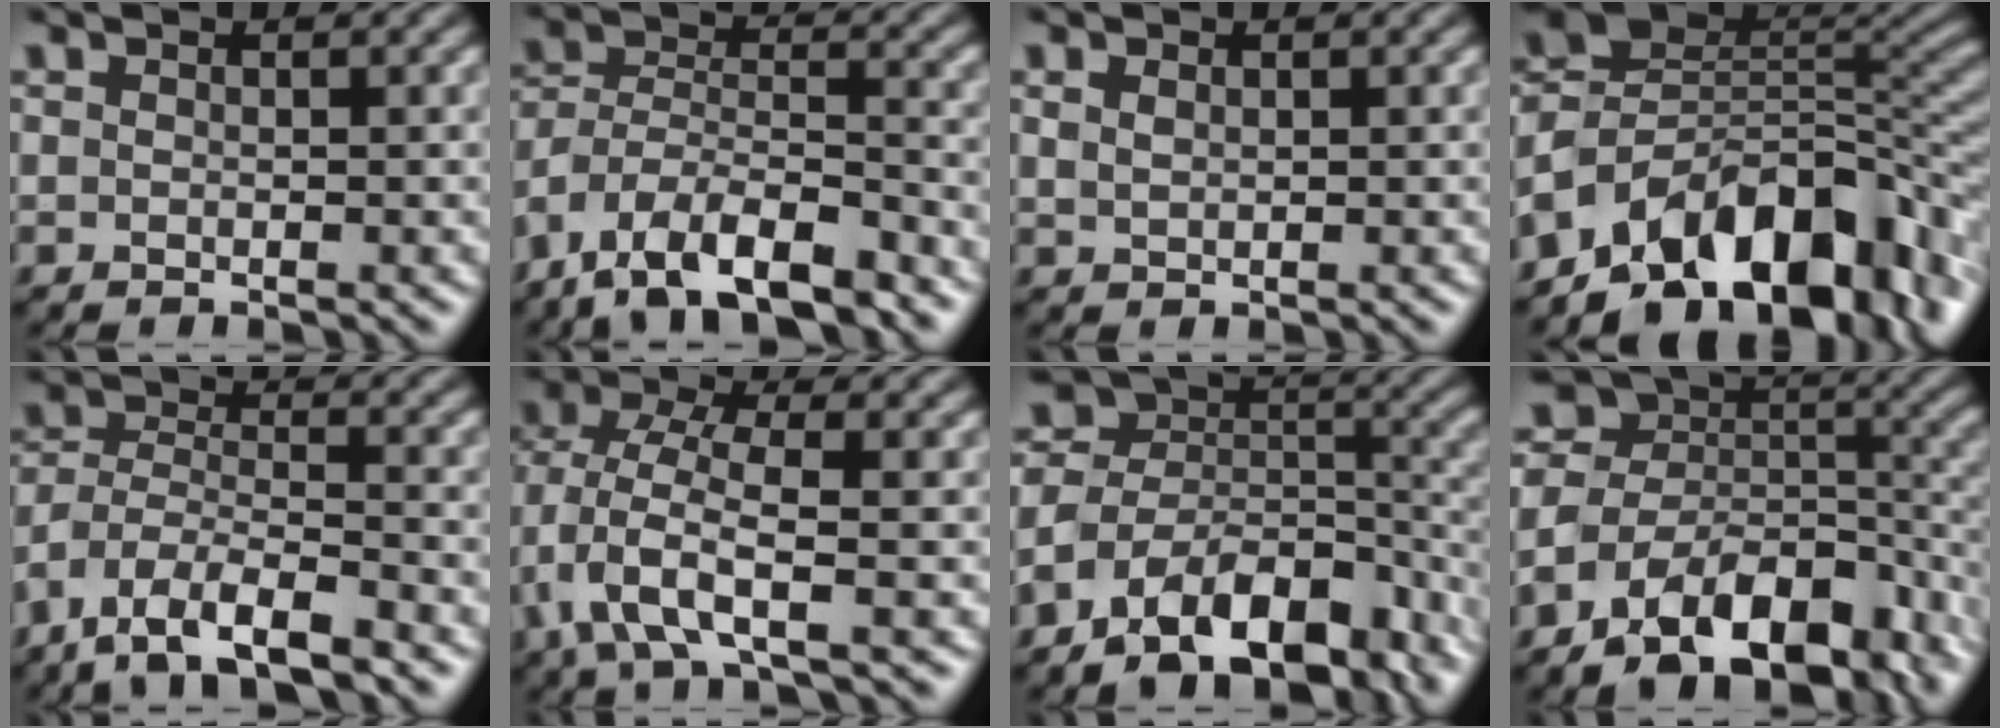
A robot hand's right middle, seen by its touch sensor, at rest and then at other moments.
{"total": 12.8, "force": [-10.0, 5.2, 6.1], "torque": [-0.110, -0.012, -0.169]}
{"total": 0.9, "force": [0.5, 0.6, 0.4], "torque": [-0.010, 0.001, 0.014]}
{"total": 13.8, "force": [-7.9, 7.4, 8.6], "torque": [-0.129, 0.019, -0.142]}
{"total": 8.7, "force": [-6.5, 3.0, 4.9], "torque": [-0.096, -0.005, -0.125]}
{"total": 5.6, "force": [-1.7, 2.3, 4.8], "torque": [-0.117, 0.003, -0.046]}
{"total": 13.3, "force": [-8.5, 7.1, 7.5], "torque": [-0.145, -0.009, -0.144]}
{"total": 14.3, "force": [-7.9, 8.0, 8.8], "torque": [-0.168, -0.026, -0.115]}